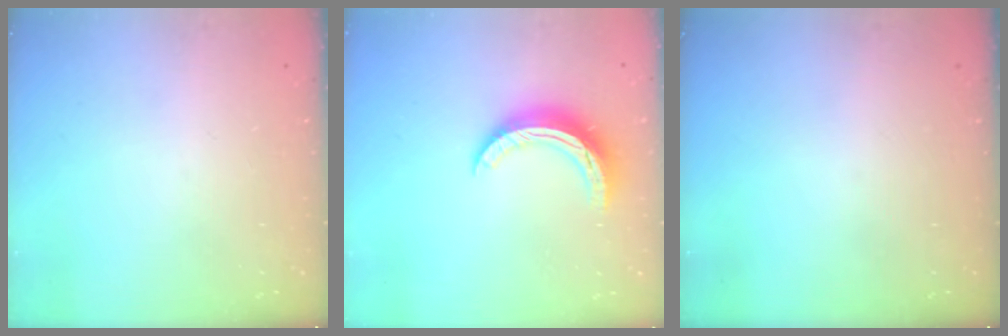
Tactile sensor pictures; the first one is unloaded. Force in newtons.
{"total": 10.3, "press": 10.3, "slide": 0.3}
{"total": 0.0}